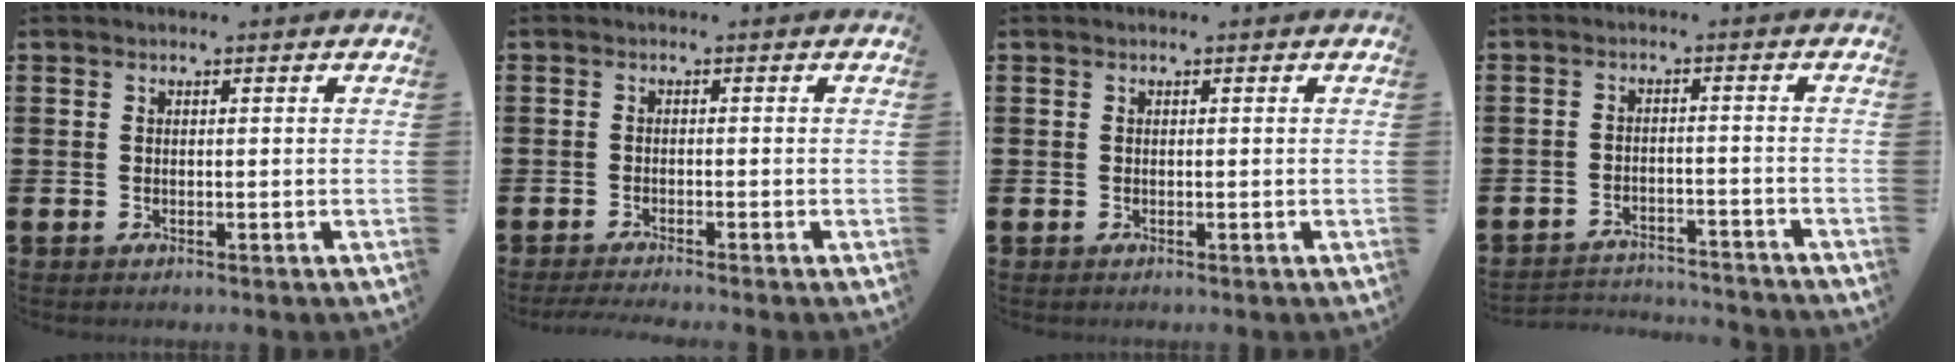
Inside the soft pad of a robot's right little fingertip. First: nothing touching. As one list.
[{"total": 1.2, "force": [-1.0, -0.1, 0.6], "torque": [-0.009, 0.000, -0.019]}, {"total": 0.0}, {"total": 2.8, "force": [-2.8, 0.2, -0.1], "torque": [-0.006, 0.002, -0.060]}]